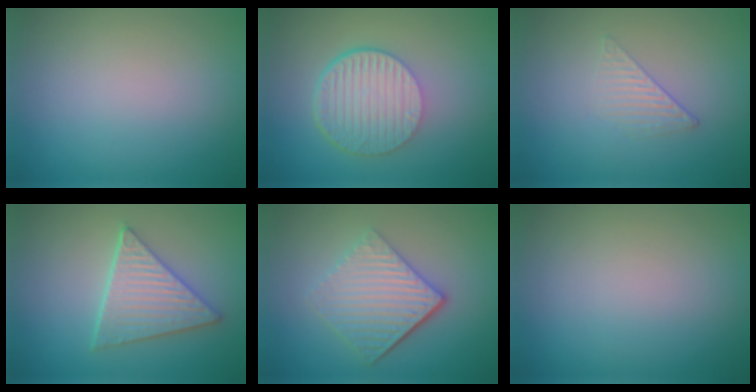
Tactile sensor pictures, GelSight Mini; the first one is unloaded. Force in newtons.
{"total": 6.7, "press": 4.4, "slide": 5.0}
{"total": 1.3, "press": 0.4, "slide": 1.2}
{"total": 5.0, "press": 4.2, "slide": 2.6}
{"total": 5.6, "press": 3.9, "slide": 4.1}
{"total": 0.0}